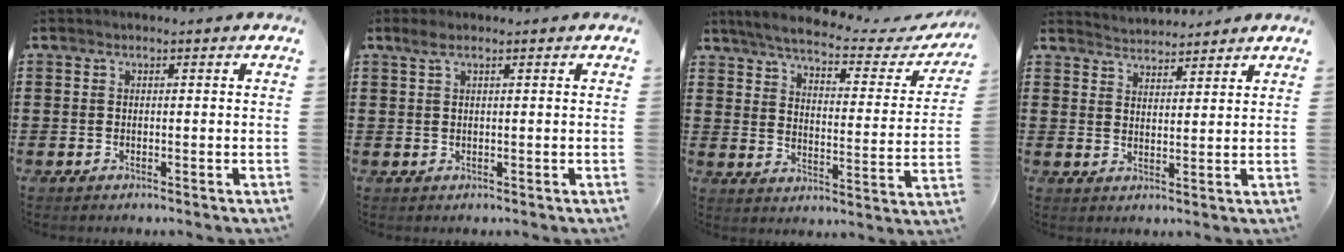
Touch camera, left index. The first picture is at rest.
{"total": 1.4, "force": [0.6, 0.2, 1.3], "torque": [-0.025, 0.002, 0.011]}
{"total": 4.6, "force": [4.1, 0.3, 2.1], "torque": [-0.064, -0.025, 0.062]}
{"total": 3.3, "force": [3.2, 0.1, -0.3], "torque": [-0.004, -0.011, 0.060]}